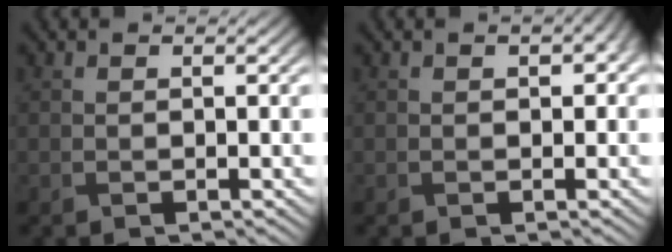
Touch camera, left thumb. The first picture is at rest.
{"total": 1.6, "force": [0.3, 1.0, 1.3], "torque": [-0.017, -0.002, 0.007]}